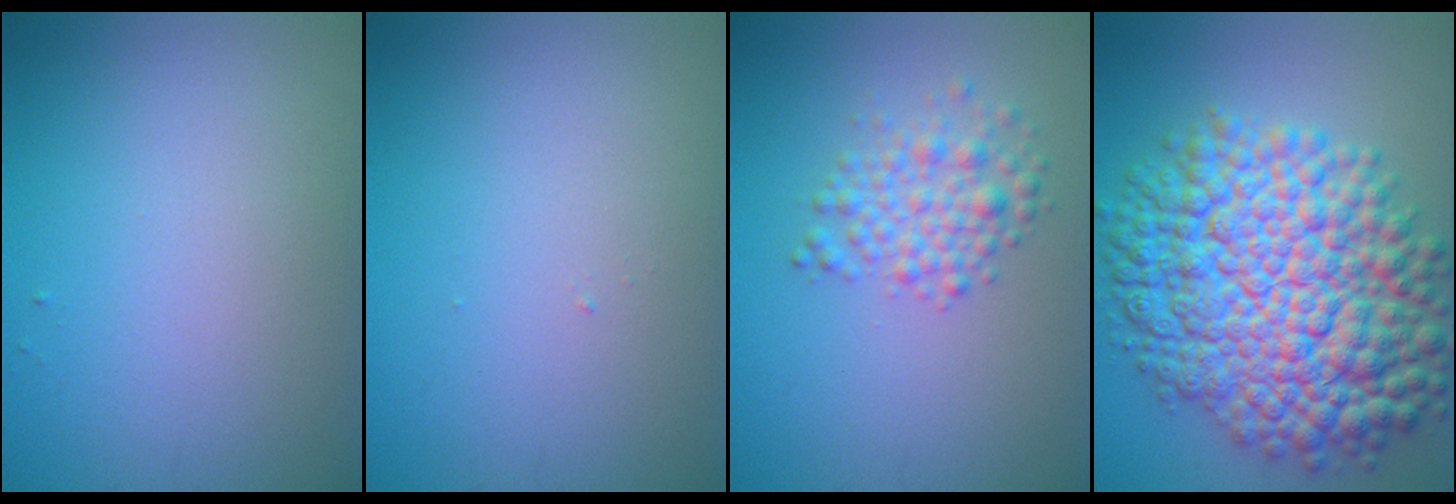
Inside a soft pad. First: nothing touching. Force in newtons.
{"total": 0.0}
{"total": 2.9, "press": 2.9, "slide": 0.1}
{"total": 14.1, "press": 14.1, "slide": 0.3}